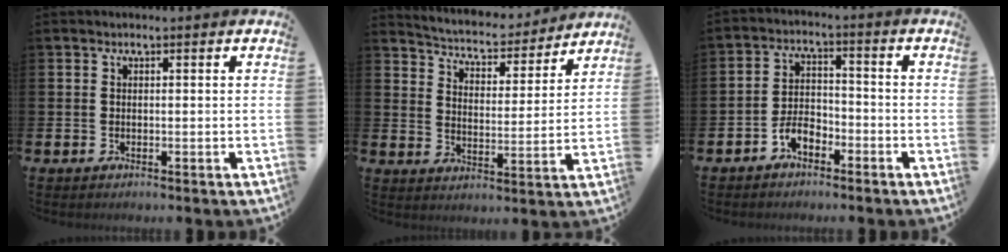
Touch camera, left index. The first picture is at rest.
{"total": 5.3, "force": [5.0, 1.4, 0.7], "torque": [-0.043, -0.042, 0.083]}
{"total": 4.0, "force": [-2.8, 2.0, 2.0], "torque": [-0.036, 0.012, -0.055]}